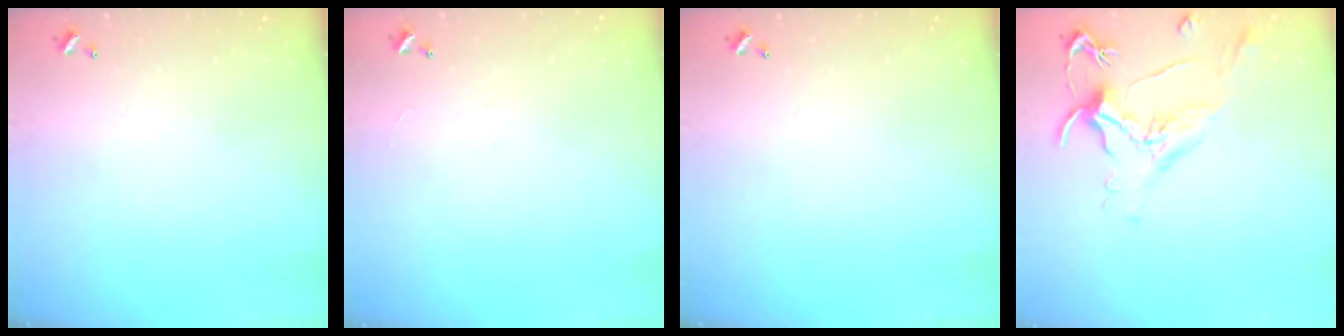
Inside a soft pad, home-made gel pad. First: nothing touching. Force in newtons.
{"total": 1.3, "press": 1.3, "slide": 0.4}
{"total": 0.0}
{"total": 1.6, "press": 1.5, "slide": 0.7}